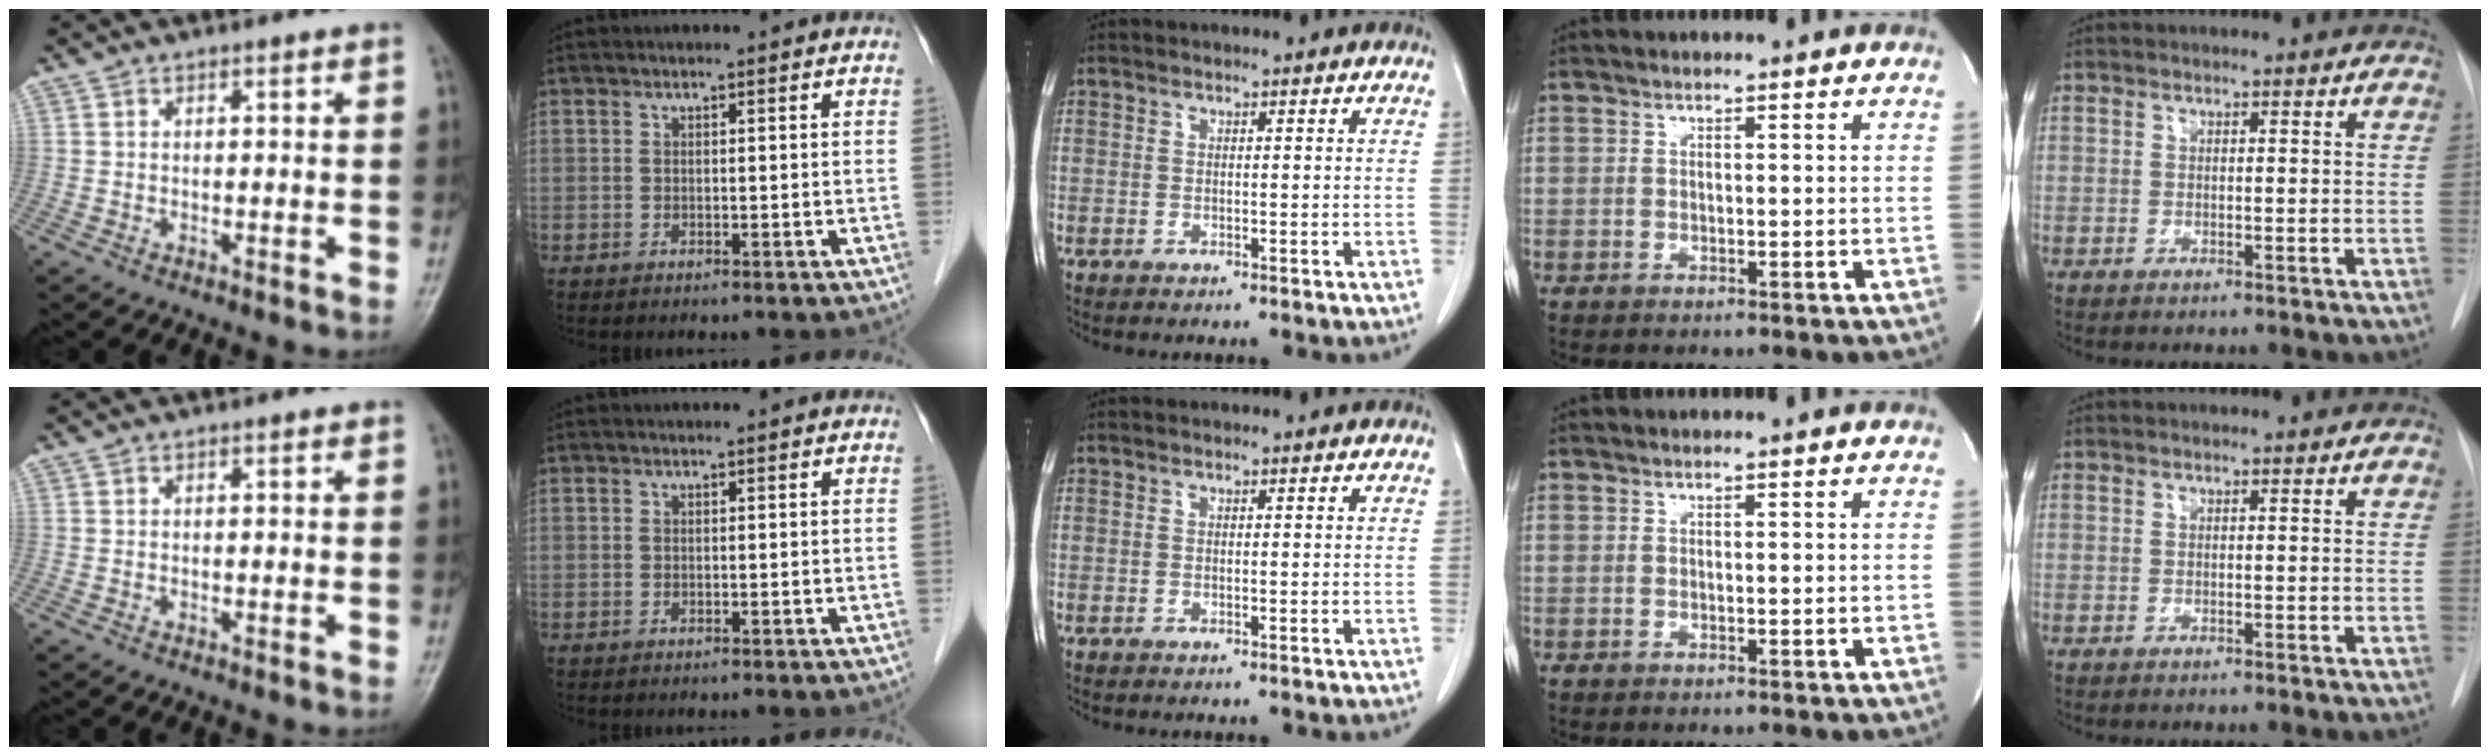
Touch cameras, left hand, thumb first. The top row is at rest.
{}